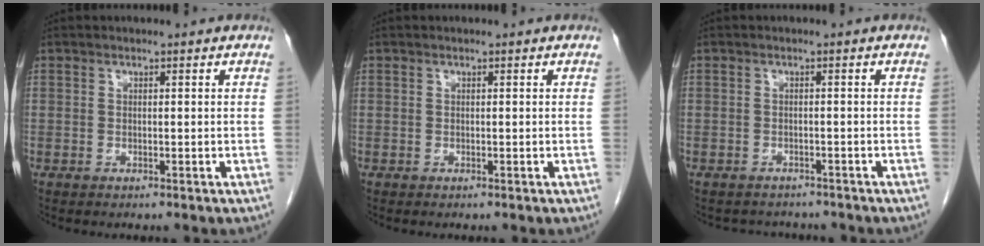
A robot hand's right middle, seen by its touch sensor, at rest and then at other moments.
{"total": 0.0}
{"total": 3.8, "force": [-3.4, 1.6, 0.1], "torque": [-0.003, 0.004, -0.046]}